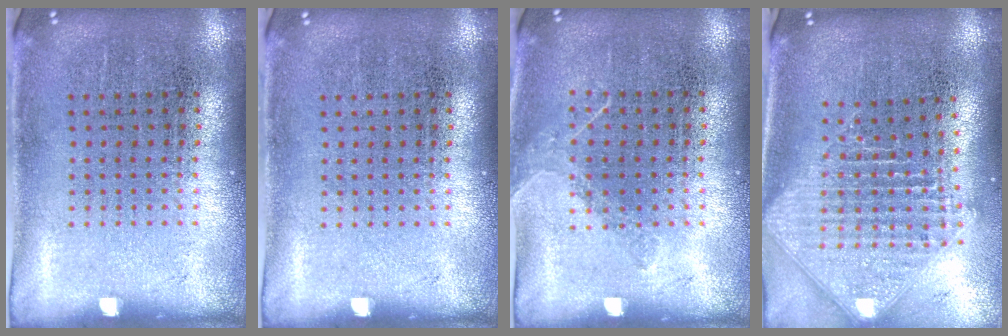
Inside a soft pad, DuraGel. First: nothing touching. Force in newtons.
{"total": 0.0}
{"total": 1.0, "press": 0.9, "slide": 0.5}
{"total": 2.5, "press": 1.9, "slide": 1.6}